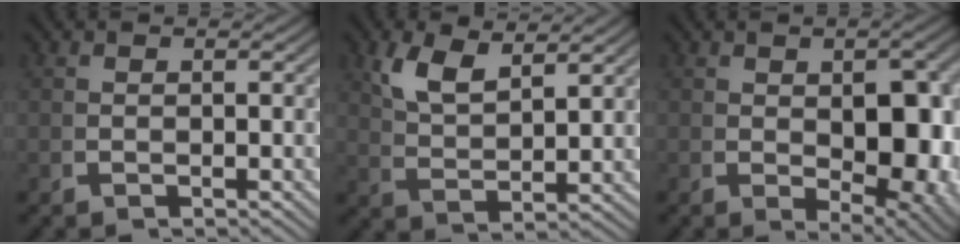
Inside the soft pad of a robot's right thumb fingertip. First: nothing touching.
{"total": 4.4, "force": [3.2, 1.2, 2.8], "torque": [-0.064, -0.005, 0.074]}
{"total": 8.2, "force": [-0.6, 4.4, 6.9], "torque": [-0.105, -0.041, 0.020]}